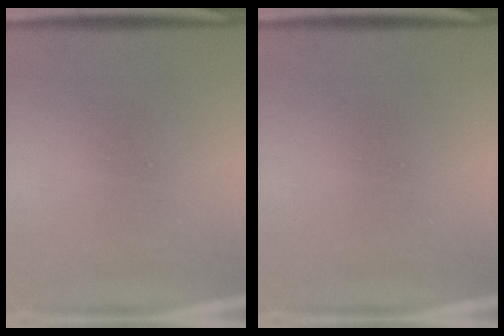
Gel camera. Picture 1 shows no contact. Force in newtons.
{"total": 0.0}